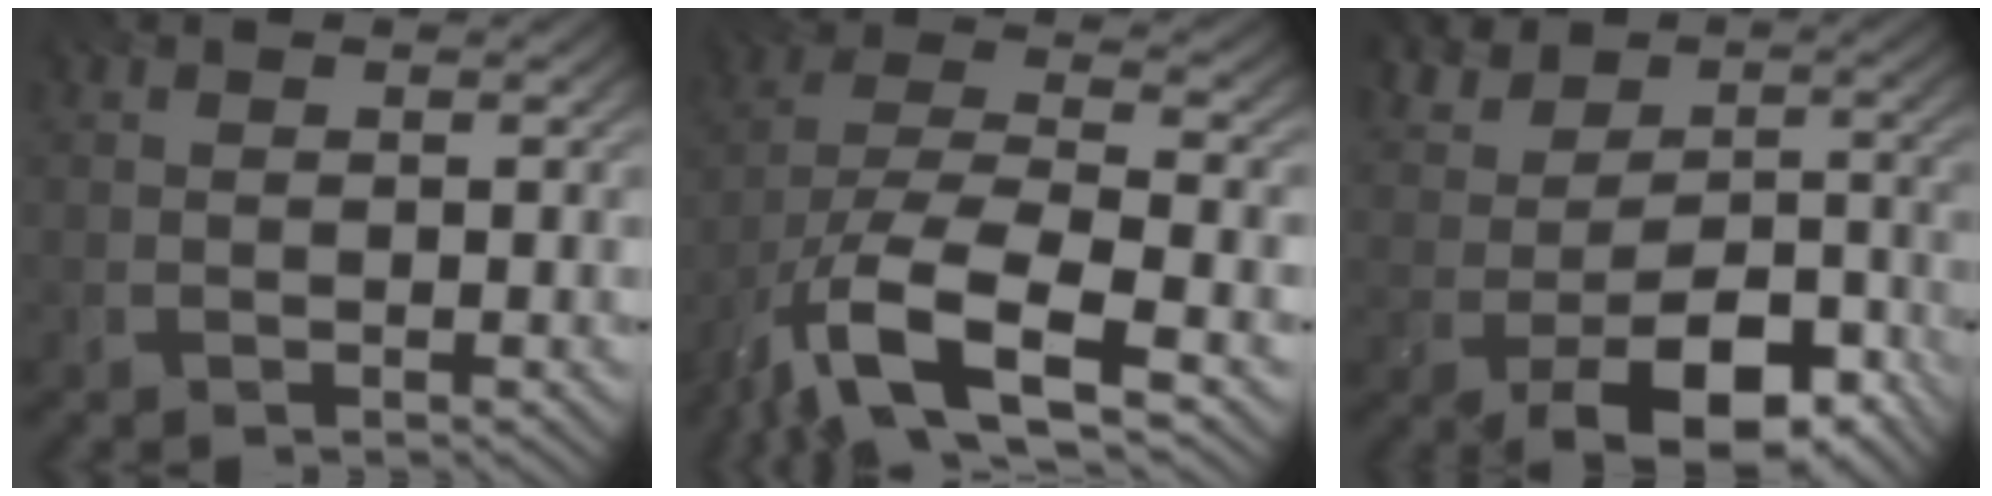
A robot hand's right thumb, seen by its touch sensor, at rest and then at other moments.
{"total": 12.0, "force": [-7.8, 3.6, 8.3], "torque": [-0.166, -0.022, -0.163]}
{"total": 9.4, "force": [-3.5, 5.7, 6.6], "torque": [-0.093, -0.002, -0.072]}